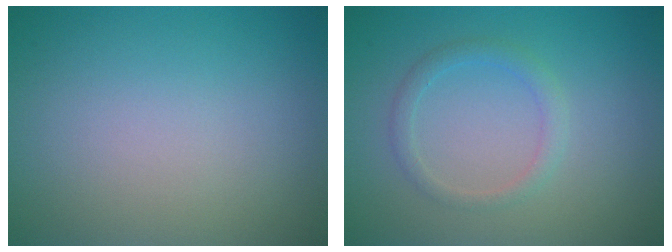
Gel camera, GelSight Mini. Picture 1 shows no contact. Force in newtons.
{"total": 1.6, "press": 1.6, "slide": 0.0}